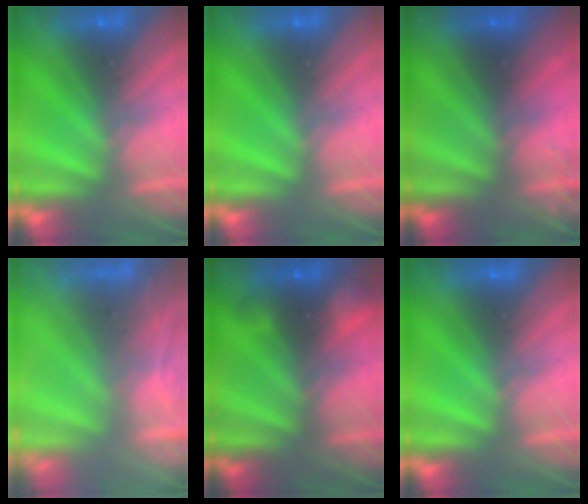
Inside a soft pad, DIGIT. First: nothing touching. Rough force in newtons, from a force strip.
{"total": 0.0}
{"total": 3.4}
{"total": 7.5}
{"total": 2.4}
{"total": 0.0}